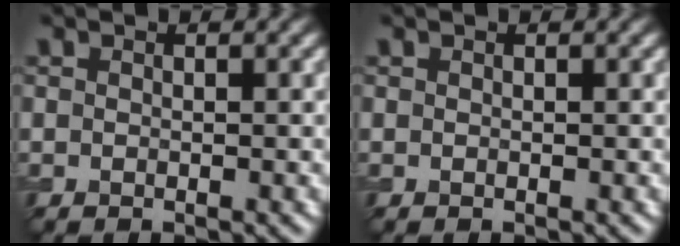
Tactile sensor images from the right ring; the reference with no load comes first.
{"total": 0.0}